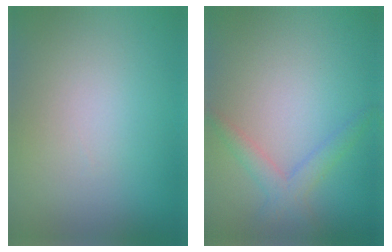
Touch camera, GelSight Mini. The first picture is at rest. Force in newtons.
{"total": 2.3, "press": 2.3, "slide": 0.1}